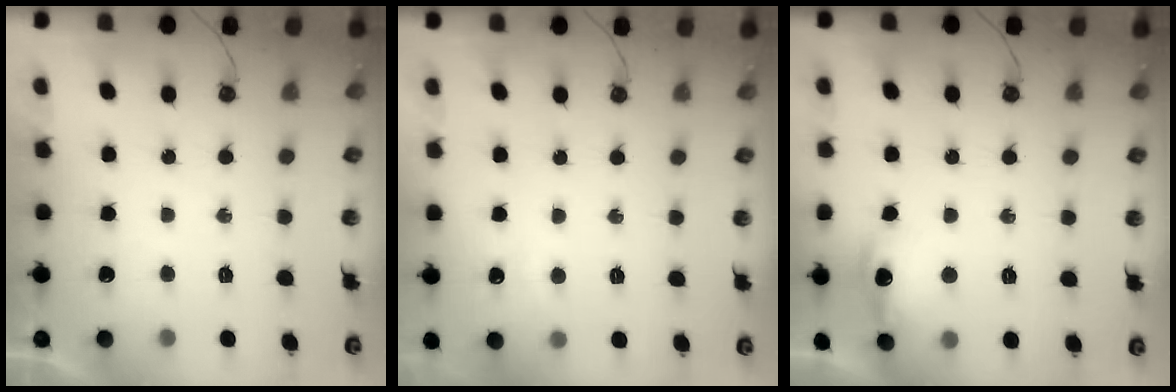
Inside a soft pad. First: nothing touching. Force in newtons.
{"total": 2.9, "press": 2.5, "slide": 1.6}
{"total": 10.5, "press": 10.4, "slide": 0.9}